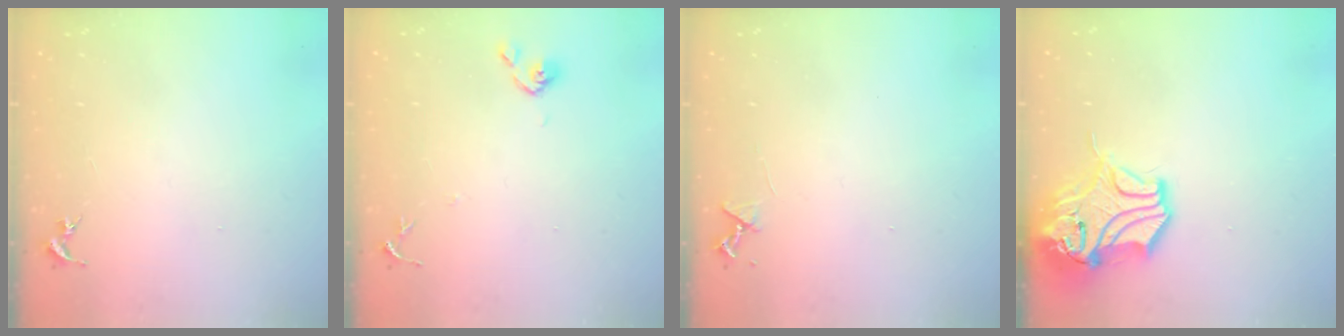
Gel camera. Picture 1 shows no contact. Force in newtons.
{"total": 6.1, "press": 6.0, "slide": 0.6}
{"total": 4.2, "press": 4.1, "slide": 0.5}
{"total": 13.5, "press": 13.4, "slide": 2.0}